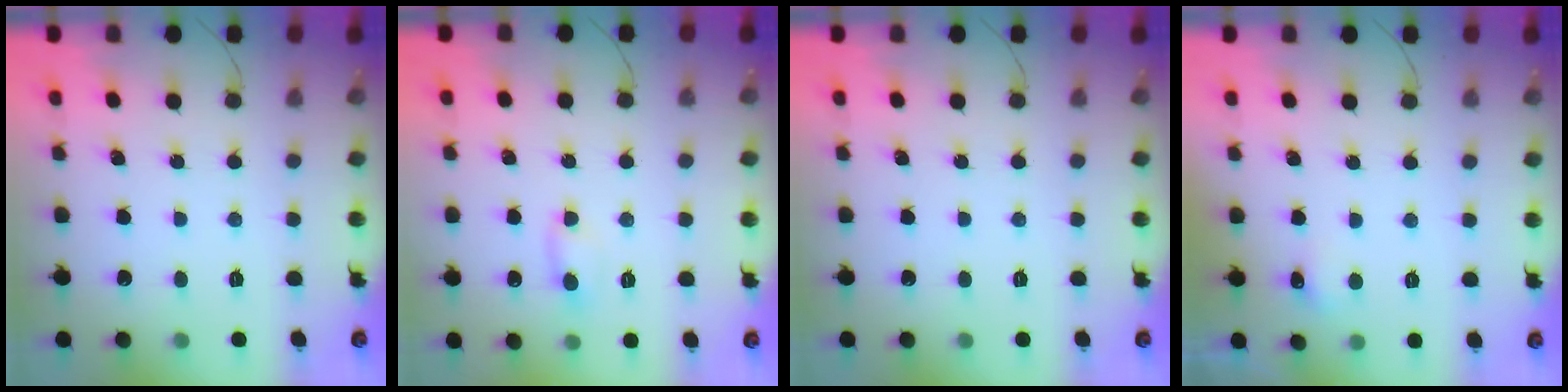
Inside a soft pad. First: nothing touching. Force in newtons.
{"total": 2.5, "press": 2.4, "slide": 0.8}
{"total": 0.0}
{"total": 4.3, "press": 4.2, "slide": 1.0}